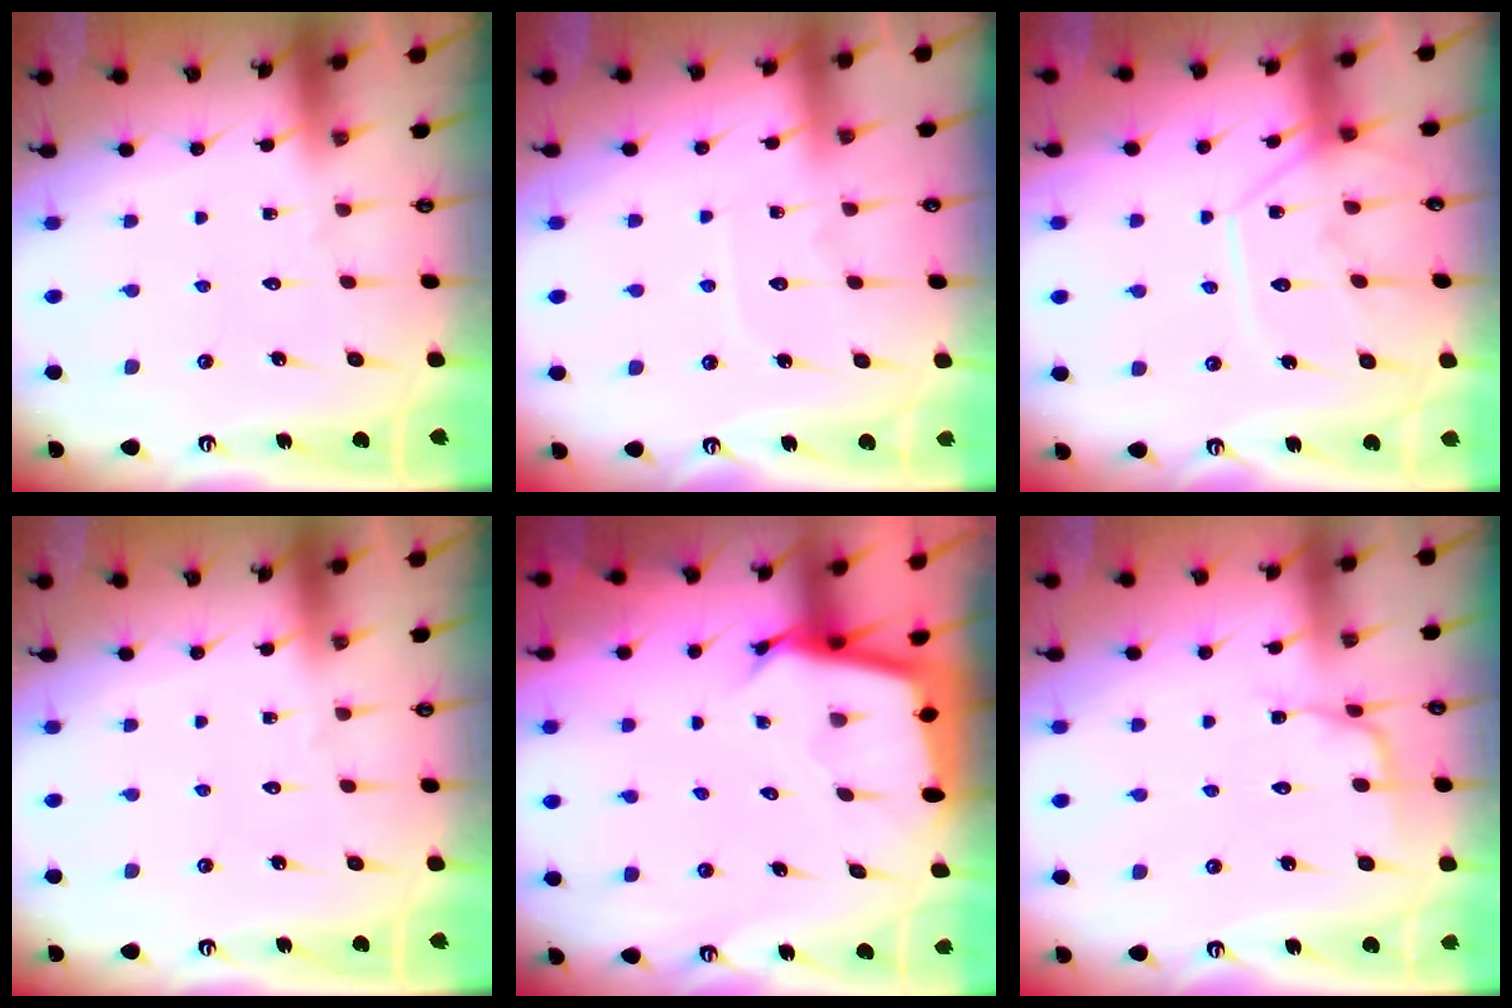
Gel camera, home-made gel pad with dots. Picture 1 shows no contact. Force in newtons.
{"total": 4.8, "press": 4.8, "slide": 0.5}
{"total": 11.2, "press": 11.1, "slide": 0.8}
{"total": 0.0}
{"total": 2.9, "press": 2.9, "slide": 0.1}
{"total": 2.8, "press": 2.8, "slide": 0.4}